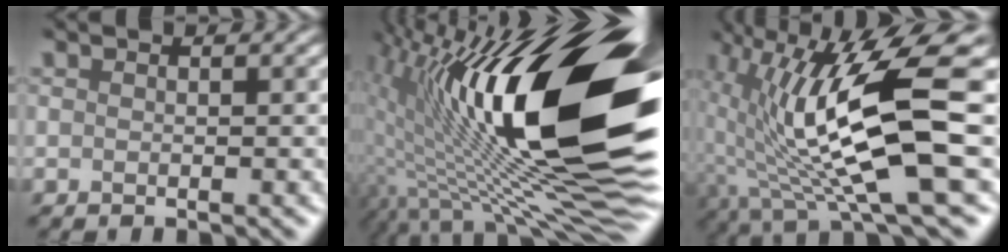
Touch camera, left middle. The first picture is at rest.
{"total": 17.2, "force": [2.4, 6.1, 15.9], "torque": [-0.279, 0.013, 0.052]}
{"total": 9.8, "force": [-0.8, 1.6, 9.7], "torque": [-0.206, -0.006, 0.005]}